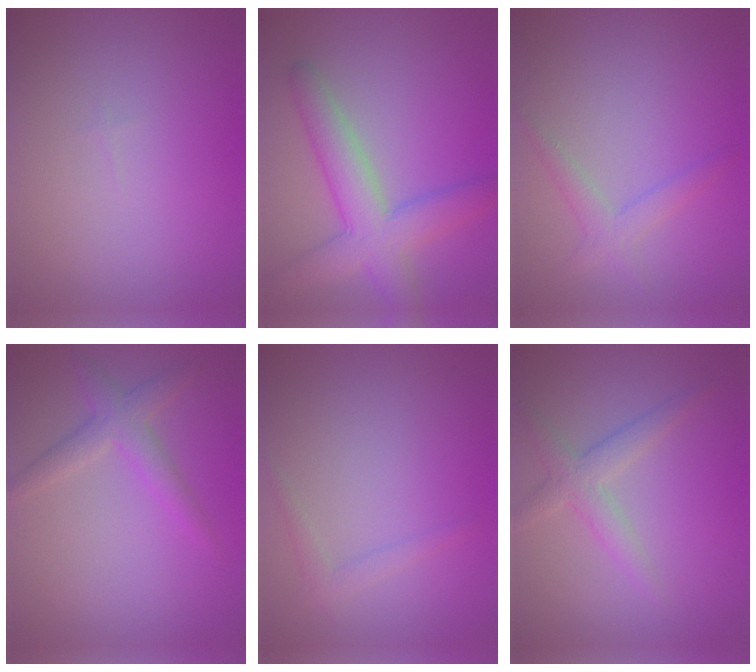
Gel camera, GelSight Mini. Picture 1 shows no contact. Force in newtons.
{"total": 6.3, "press": 6.3, "slide": 0.2}
{"total": 2.0, "press": 2.0, "slide": 0.2}
{"total": 2.8, "press": 2.8, "slide": 0.1}
{"total": 1.2, "press": 1.2, "slide": 0.1}
{"total": 2.7, "press": 2.7, "slide": 0.1}